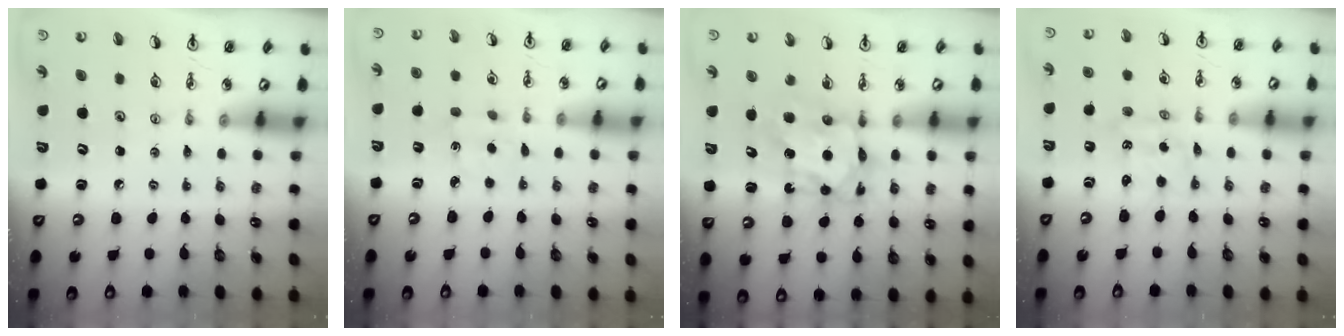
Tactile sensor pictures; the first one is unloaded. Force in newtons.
{"total": 1.7, "press": 1.6, "slide": 0.4}
{"total": 9.0, "press": 9.0, "slide": 0.7}
{"total": 0.0}